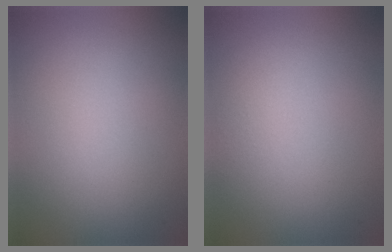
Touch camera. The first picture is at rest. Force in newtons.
{"total": 1.0, "press": 1.0, "slide": 0.0}